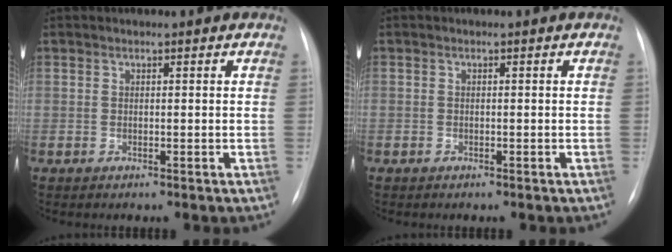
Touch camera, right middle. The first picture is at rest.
{"total": 0.7, "force": [-0.3, 0.6, -0.1], "torque": [-0.001, 0.007, -0.007]}